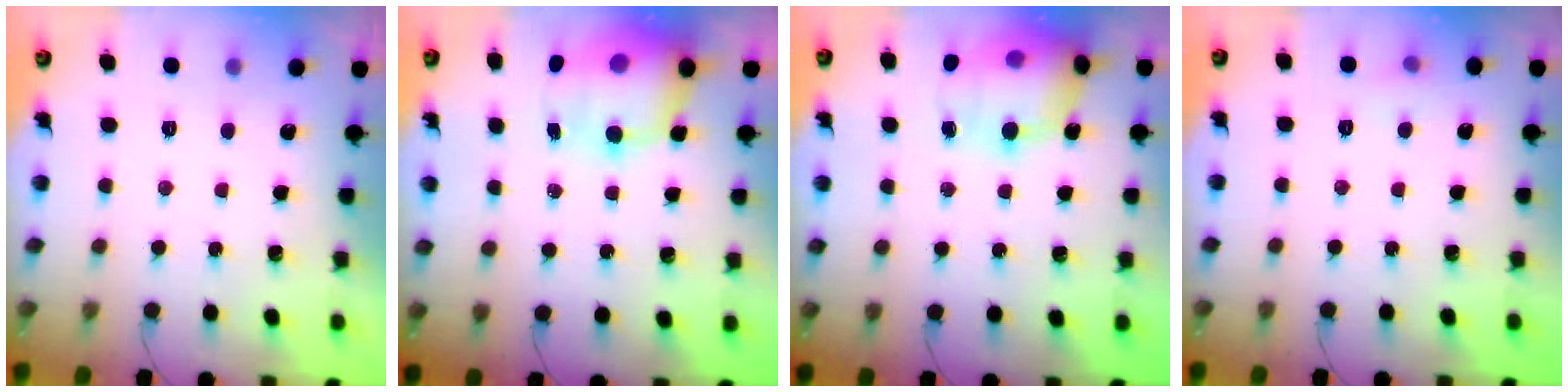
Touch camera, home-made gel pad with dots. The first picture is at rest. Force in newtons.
{"total": 11.4, "press": 11.0, "slide": 2.8}
{"total": 17.5, "press": 17.1, "slide": 3.4}
{"total": 3.8, "press": 3.4, "slide": 1.6}